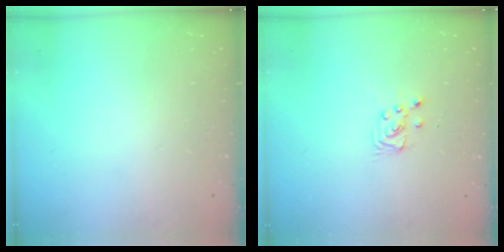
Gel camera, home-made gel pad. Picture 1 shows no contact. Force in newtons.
{"total": 3.5, "press": 3.4, "slide": 0.4}